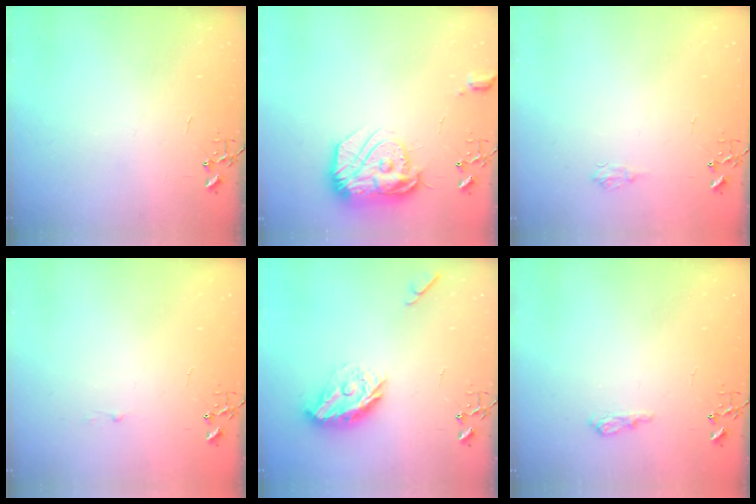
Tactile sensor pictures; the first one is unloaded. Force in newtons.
{"total": 17.7, "press": 17.6, "slide": 1.4}
{"total": 6.1, "press": 6.1, "slide": 0.8}
{"total": 1.8, "press": 1.8, "slide": 0.2}
{"total": 13.5, "press": 13.4, "slide": 0.7}
{"total": 8.1, "press": 8.1, "slide": 1.0}